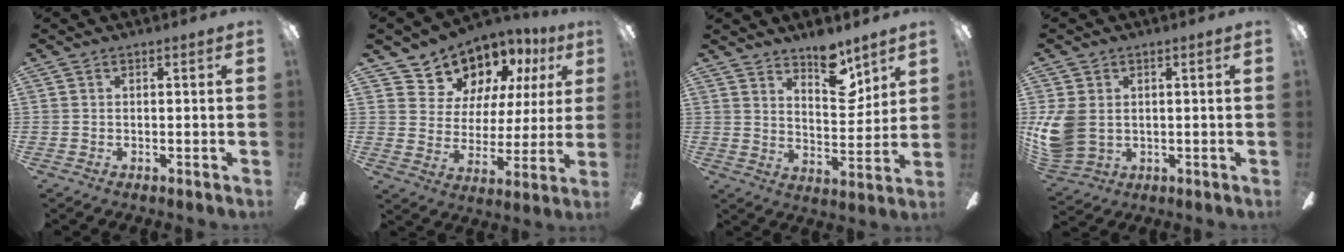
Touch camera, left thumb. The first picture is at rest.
{"total": 12.0, "force": [9.8, 6.7, 1.7], "torque": [-0.045, -0.081, 0.188]}
{"total": 11.4, "force": [8.5, 4.8, 6.0], "torque": [-0.076, -0.049, 0.148]}
{"total": 9.7, "force": [0.4, 7.3, 6.5], "torque": [-0.158, 0.007, 0.012]}